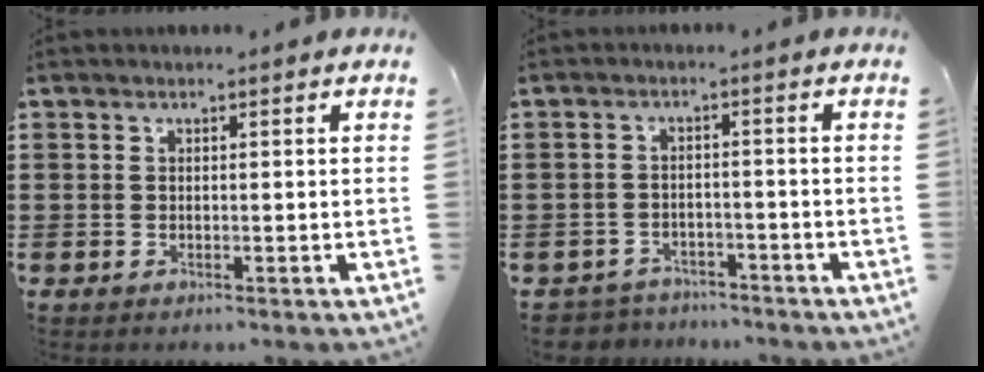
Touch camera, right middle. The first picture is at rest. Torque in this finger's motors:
{"motor_torque": [0.15, 0.17, 0.00, 0.04]}